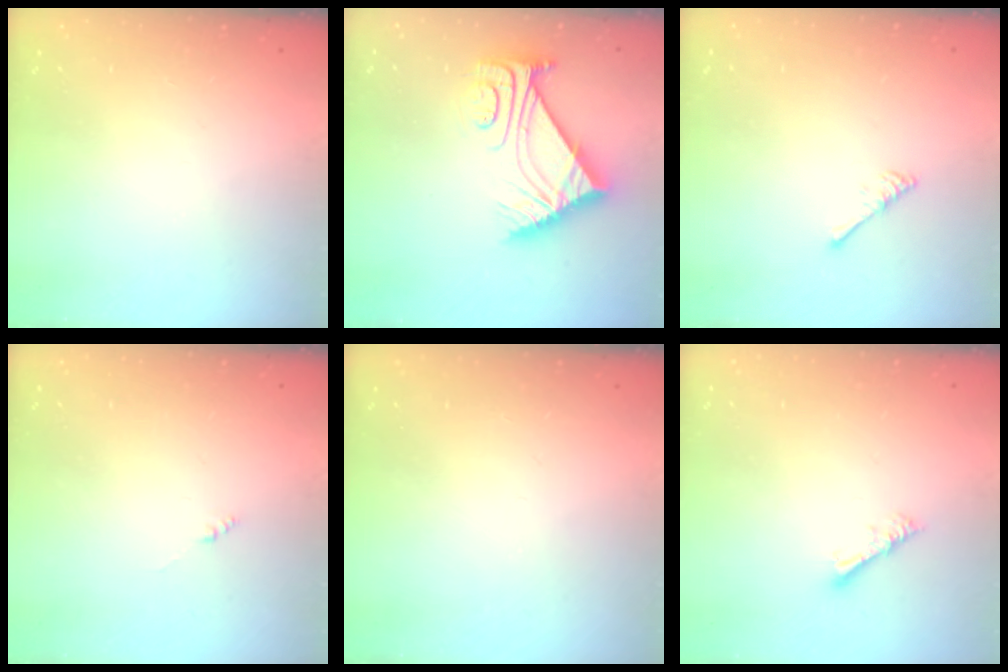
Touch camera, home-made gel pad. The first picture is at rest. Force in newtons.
{"total": 10.5, "press": 10.5, "slide": 0.8}
{"total": 2.5, "press": 2.5, "slide": 0.4}
{"total": 0.0}
{"total": 0.0}
{"total": 4.2, "press": 4.2, "slide": 0.5}